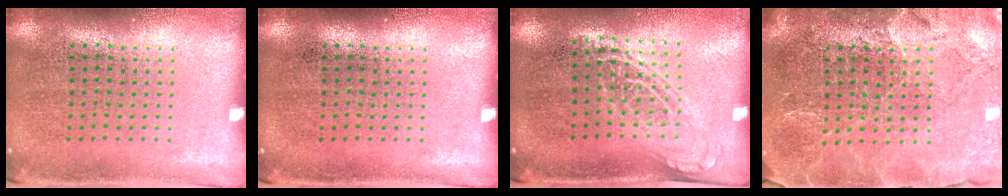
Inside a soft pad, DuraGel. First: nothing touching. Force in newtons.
{"total": 0.0}
{"total": 1.4, "press": 1.1, "slide": 0.8}
{"total": 3.6, "press": 3.4, "slide": 1.1}